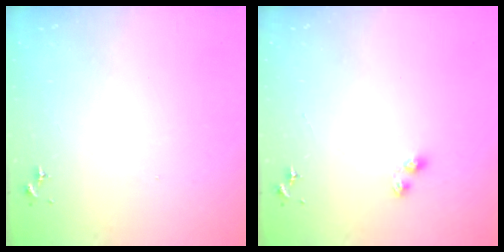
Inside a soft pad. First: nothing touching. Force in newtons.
{"total": 2.8, "press": 2.7, "slide": 0.4}